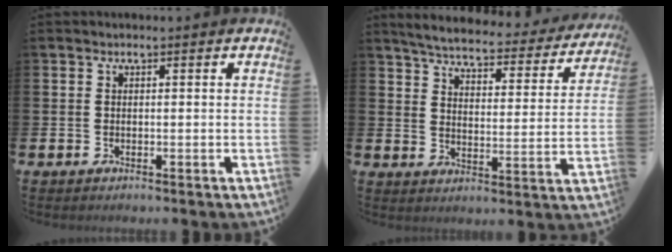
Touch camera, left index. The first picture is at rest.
{"total": 5.0, "force": [4.6, 0.8, 1.7], "torque": [-0.060, -0.033, 0.073]}